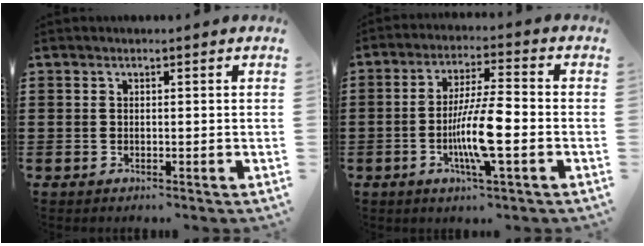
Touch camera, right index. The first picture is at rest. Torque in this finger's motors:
{"motor_torque": [1.57, 0.07, 0.53, 0.12]}